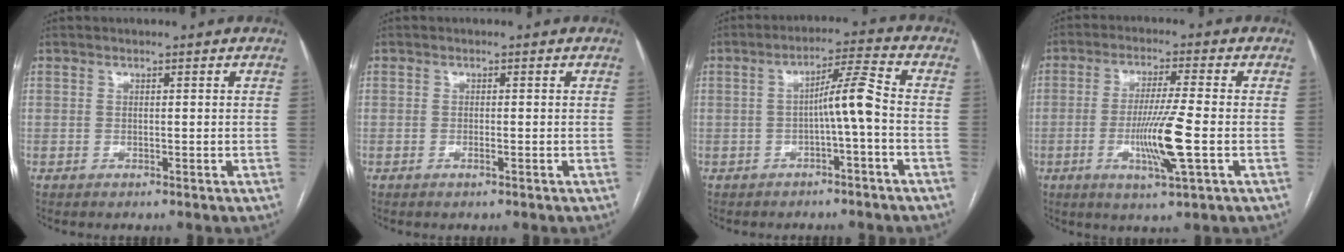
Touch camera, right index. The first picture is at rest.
{"total": 0.8, "force": [-0.4, -0.1, 0.7], "torque": [-0.015, -0.001, -0.007]}
{"total": 5.8, "force": [-1.3, -0.4, 5.6], "torque": [-0.092, 0.020, -0.019]}
{"total": 9.4, "force": [-2.3, -0.5, 9.1], "torque": [-0.176, -0.017, -0.042]}